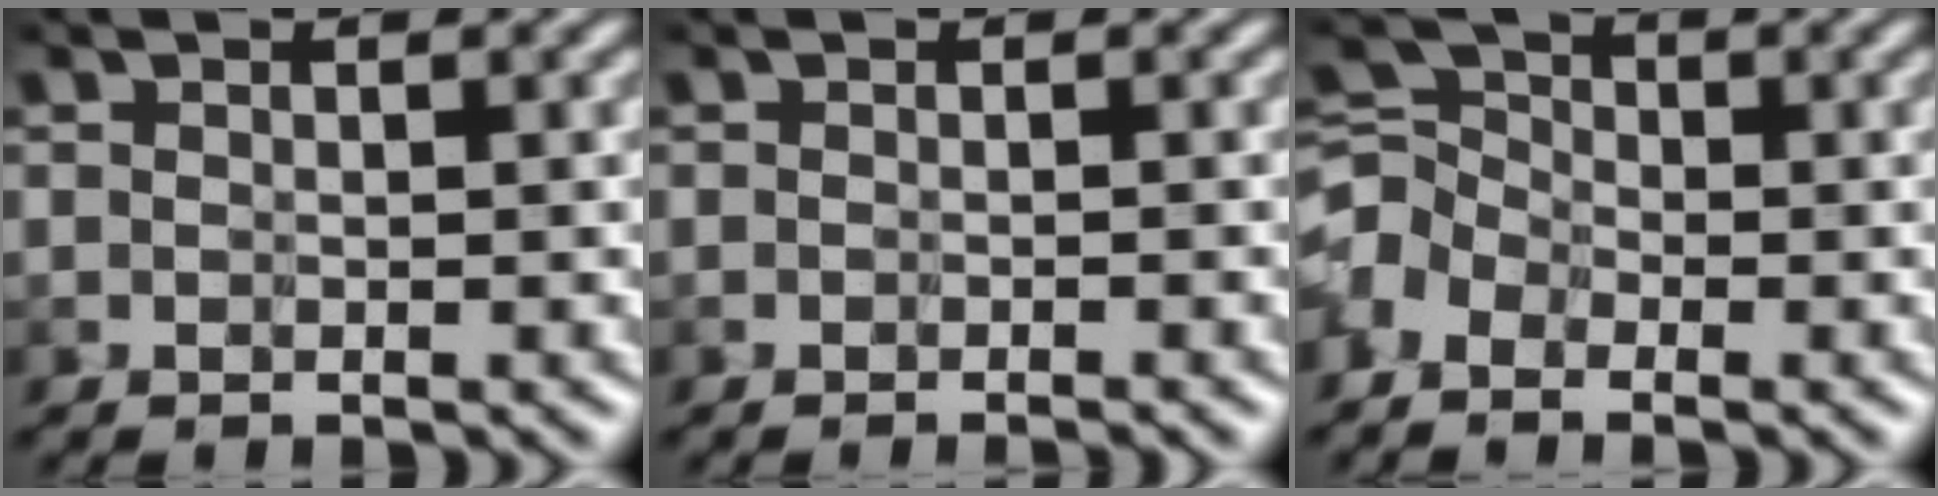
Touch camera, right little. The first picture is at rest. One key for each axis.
{"total": 0.8, "fx": -0.8, "fy": -0.2, "fz": 0.0, "tx": 0.005, "ty": 0.000, "tz": -0.015}
{"total": 2.8, "fx": -2.7, "fy": 0.8, "fz": 0.4, "tx": -0.019, "ty": 0.009, "tz": -0.063}